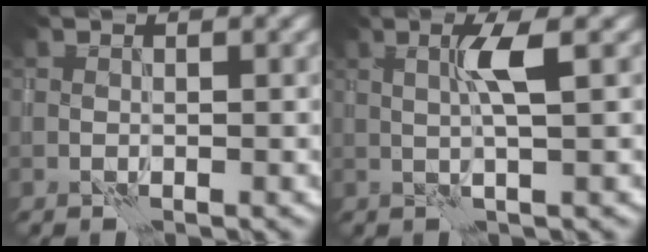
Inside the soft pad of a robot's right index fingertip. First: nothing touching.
{"total": 2.6, "force": [0.8, 0.0, 2.5], "torque": [-0.046, 0.005, 0.014]}